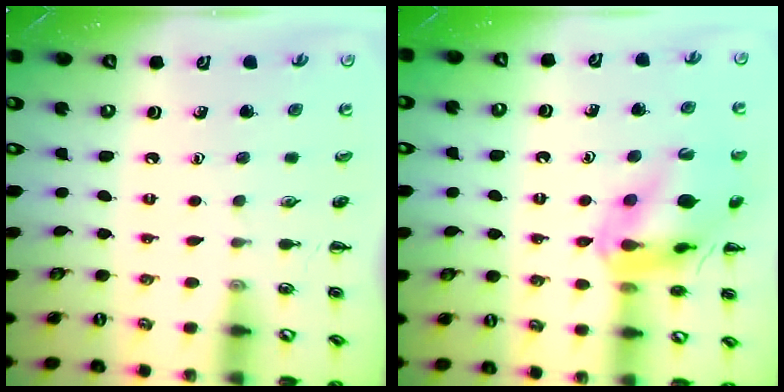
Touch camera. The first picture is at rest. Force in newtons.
{"total": 16.5, "press": 16.4, "slide": 2.1}